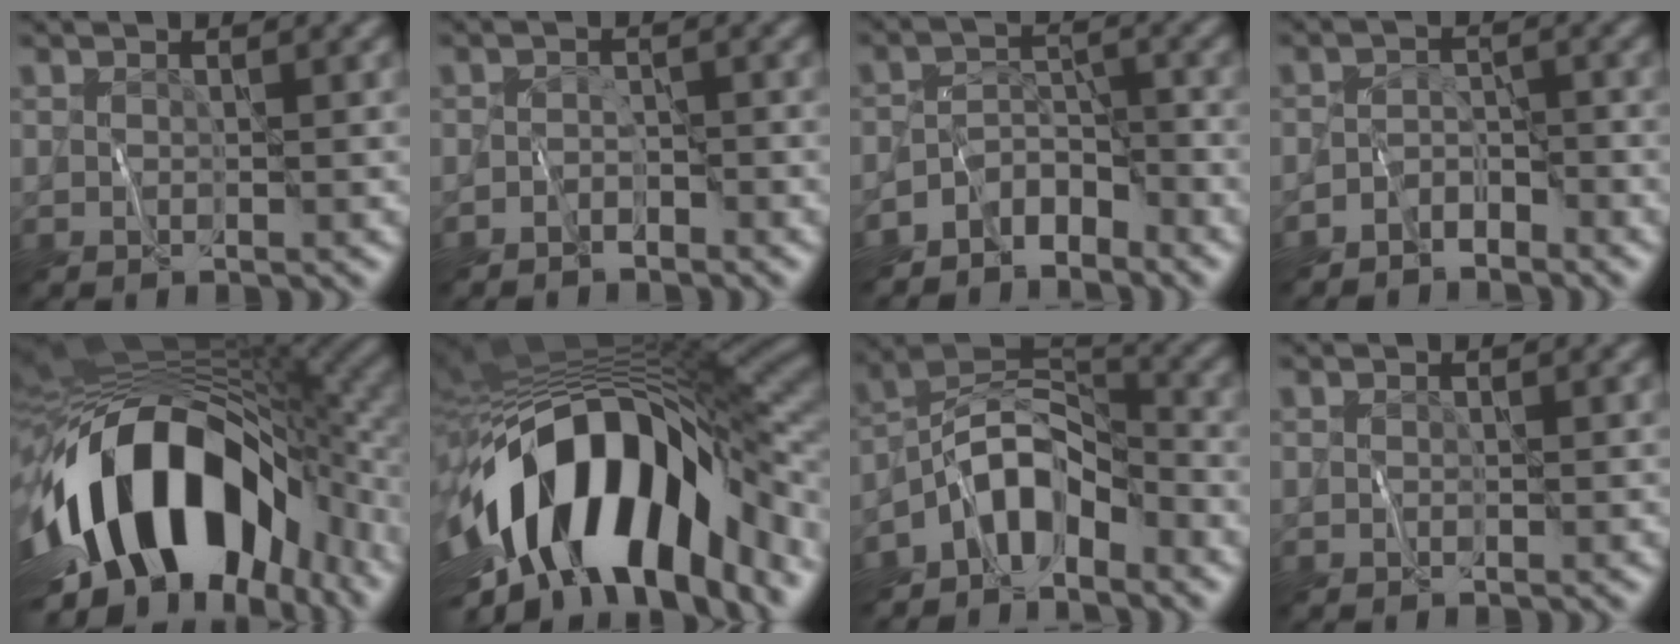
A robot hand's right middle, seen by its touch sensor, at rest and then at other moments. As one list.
[{"total": 1.3, "force": [-1.2, 0.5, 0.3], "torque": [-0.001, 0.010, -0.024]}, {"total": 4.4, "force": [-3.6, 2.0, 1.3], "torque": [-0.009, -0.001, -0.069]}, {"total": 2.3, "force": [-2.1, 1.0, 0.3], "torque": [0.001, 0.007, -0.045]}, {"total": 16.8, "force": [-4.5, 9.3, 13.3], "torque": [-0.225, -0.002, -0.074]}, {"total": 16.2, "force": [-5.0, 7.3, 13.6], "torque": [-0.227, 0.008, -0.084]}, {"total": 6.0, "force": [-3.9, 3.0, 3.5], "torque": [-0.043, 0.008, -0.084]}, {"total": 0.0}]